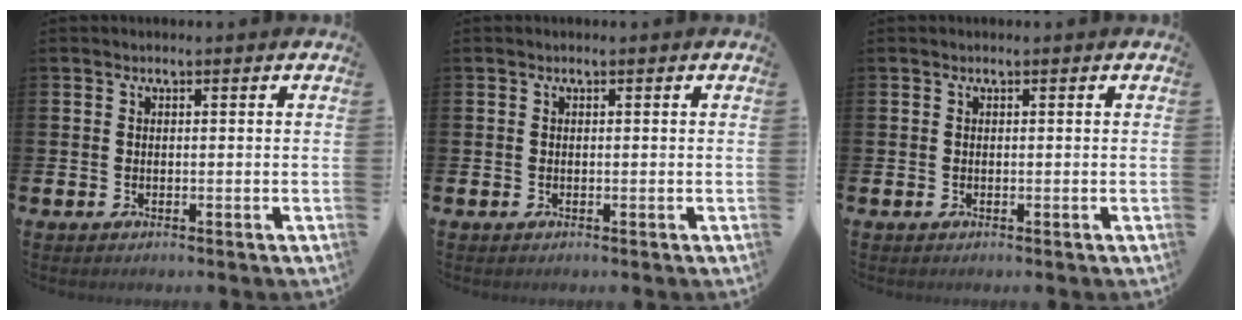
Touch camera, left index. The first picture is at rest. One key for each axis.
{"total": 0.0}
{"total": 0.0}